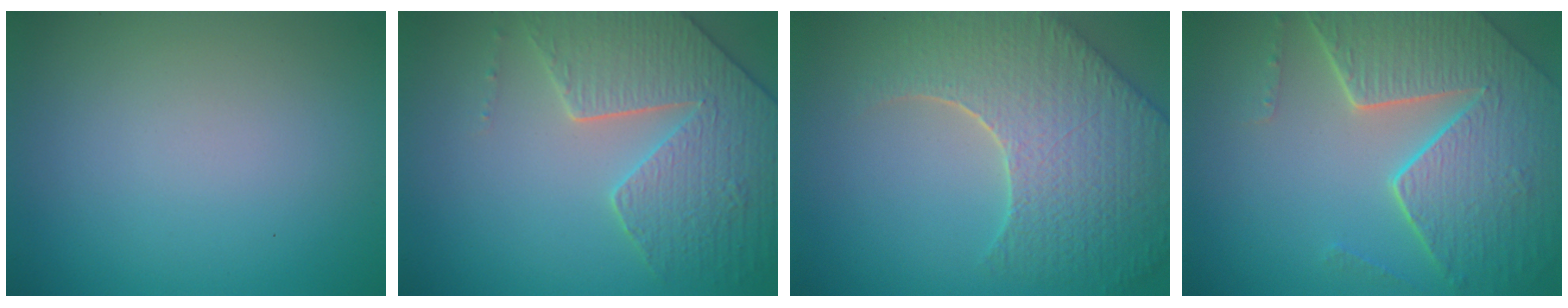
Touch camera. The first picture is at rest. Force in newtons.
{"total": 5.6, "press": 5.2, "slide": 2.2}
{"total": 9.1, "press": 6.4, "slide": 6.5}
{"total": 7.9, "press": 5.6, "slide": 5.6}